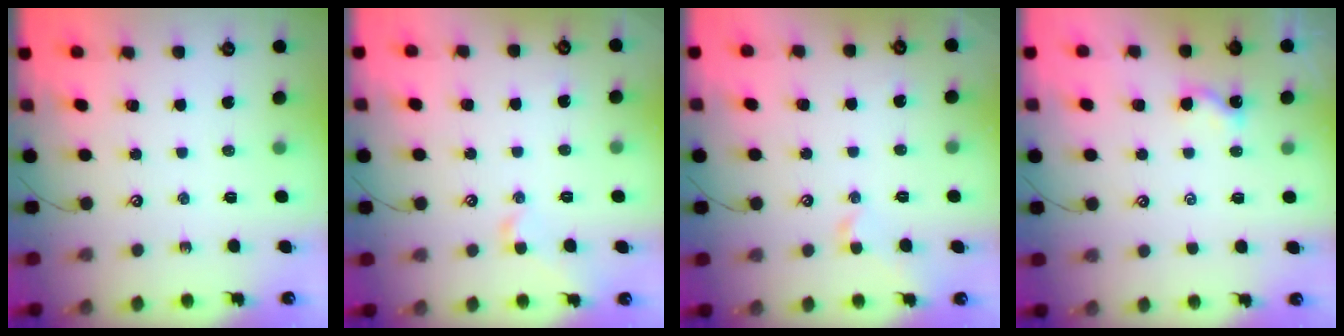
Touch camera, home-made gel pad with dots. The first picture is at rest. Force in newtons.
{"total": 1.2, "press": 1.0, "slide": 0.6}
{"total": 1.1, "press": 0.8, "slide": 0.7}
{"total": 0.8, "press": 0.7, "slide": 0.2}